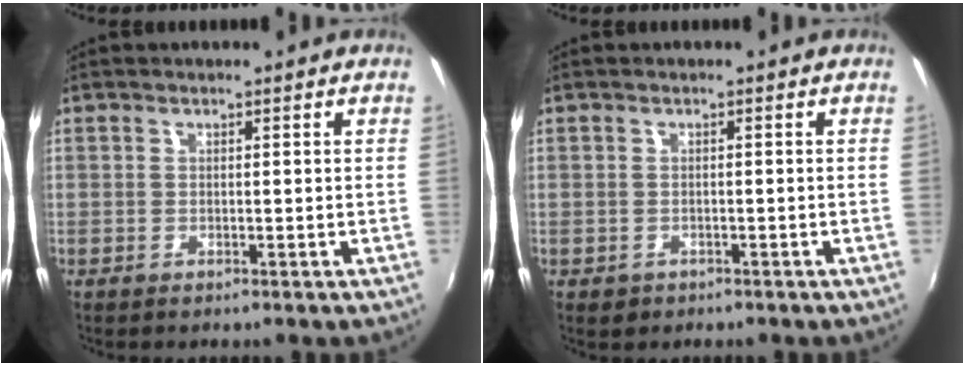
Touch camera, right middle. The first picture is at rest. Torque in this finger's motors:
{"motor_torque": [0.20, -0.15, -0.01, 0.00]}